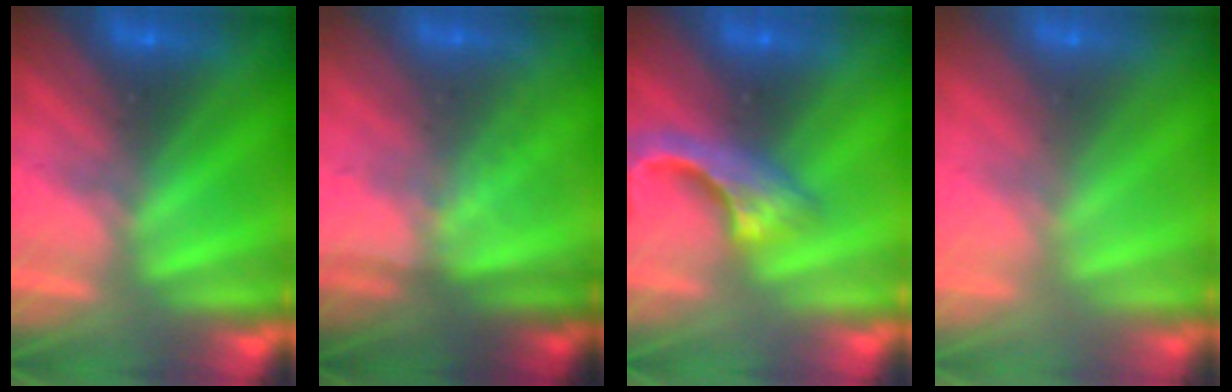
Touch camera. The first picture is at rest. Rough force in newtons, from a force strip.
{"total": 1.3}
{"total": 5.4}
{"total": 2.4}